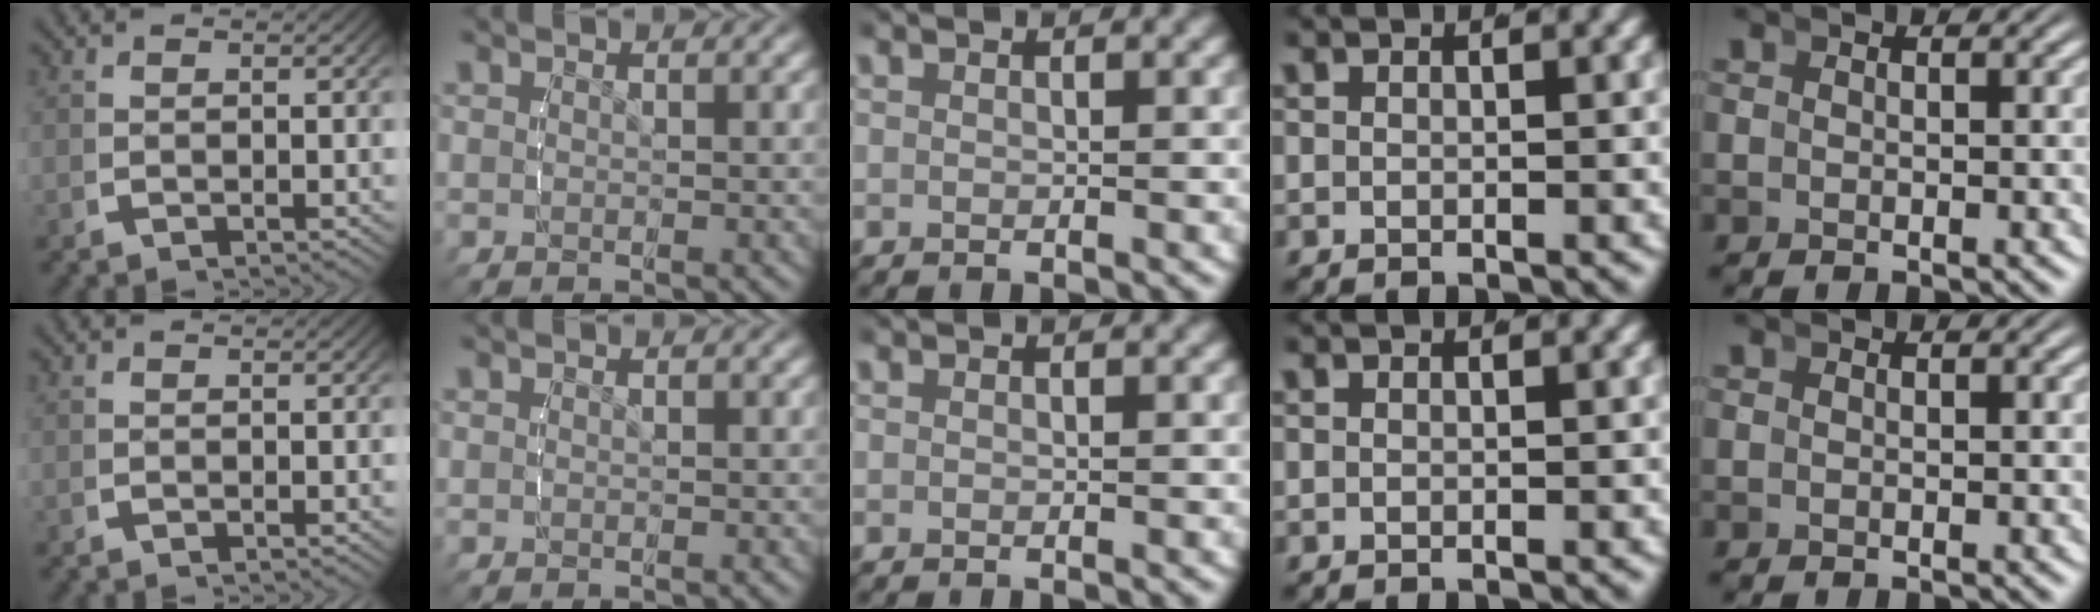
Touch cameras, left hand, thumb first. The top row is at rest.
{}